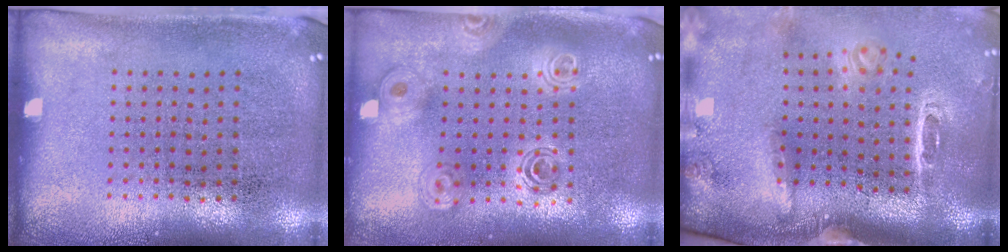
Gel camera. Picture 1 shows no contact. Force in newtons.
{"total": 1.7, "press": 1.5, "slide": 0.8}
{"total": 3.2, "press": 2.2, "slide": 2.3}